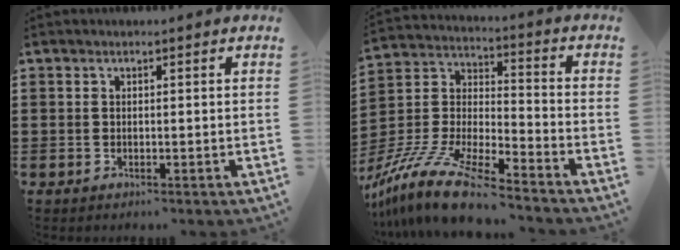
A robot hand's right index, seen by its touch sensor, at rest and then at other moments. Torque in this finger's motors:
{"motor_torque": [0.92, 1.21, 0.99, 0.21]}